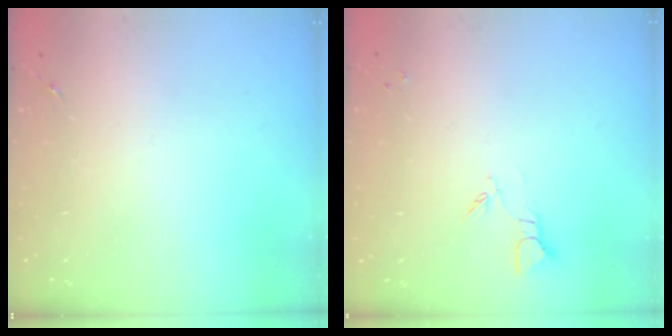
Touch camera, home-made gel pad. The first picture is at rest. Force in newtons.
{"total": 3.3, "press": 3.3, "slide": 0.4}